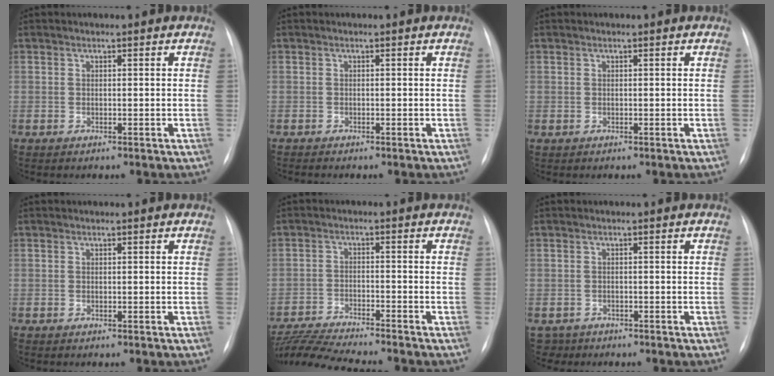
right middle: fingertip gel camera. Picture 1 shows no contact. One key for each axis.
{"total": 0.9, "fx": -0.8, "fy": 0.0, "fz": 0.4, "tx": -0.004, "ty": -0.001, "tz": -0.011}
{"total": 0.0}
{"total": 0.0}
{"total": 12.2, "fx": -11.2, "fy": -0.3, "fz": 4.7, "tx": -0.086, "ty": -0.014, "tz": -0.189}
{"total": 2.5, "fx": -2.1, "fy": 1.3, "fz": -0.6, "tx": 0.006, "ty": 0.001, "tz": -0.036}